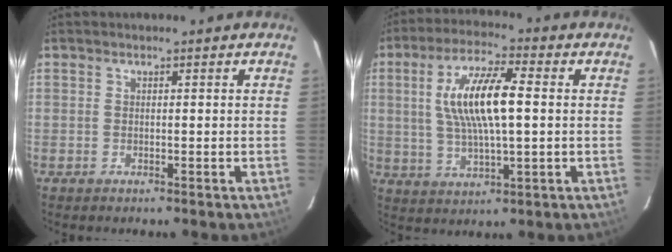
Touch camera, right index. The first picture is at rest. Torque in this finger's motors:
{"motor_torque": [0.75, 0.31, 0.92, 0.21]}